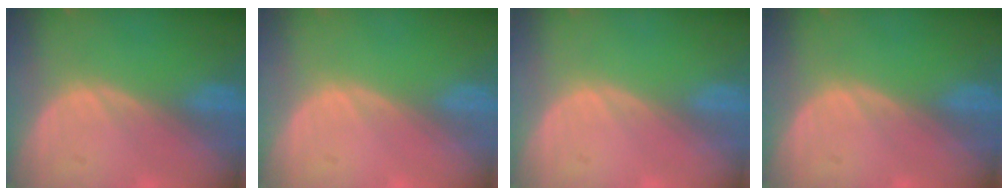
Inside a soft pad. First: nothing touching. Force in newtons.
{"total": 0.0}
{"total": 0.0}
{"total": 0.0}